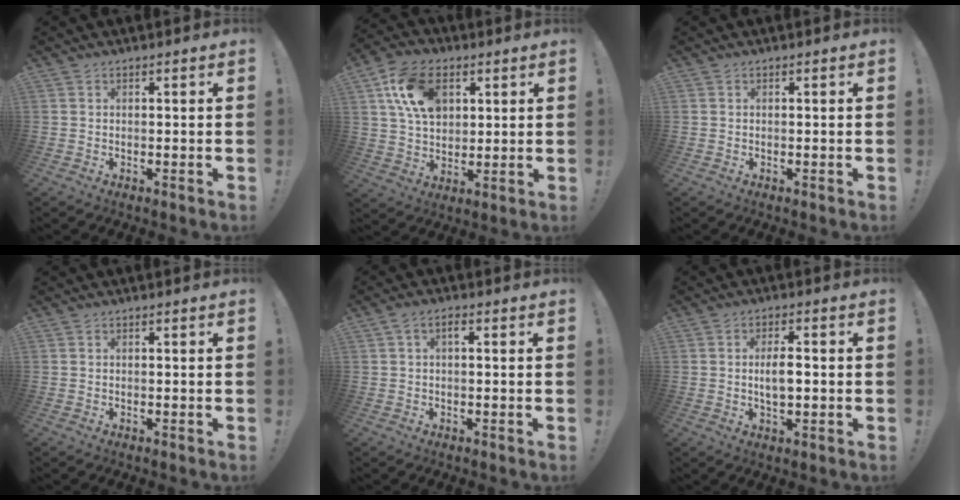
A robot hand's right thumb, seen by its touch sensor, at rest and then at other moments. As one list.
[{"total": 15.4, "force": [5.7, 10.6, 9.7], "torque": [-0.168, -0.003, 0.111]}, {"total": 0.0}, {"total": 0.0}, {"total": 2.6, "force": [0.2, 1.0, 2.3], "torque": [-0.046, 0.009, 0.002]}, {"total": 5.2, "force": [-0.4, 2.1, 4.8], "torque": [-0.076, 0.000, -0.013]}]